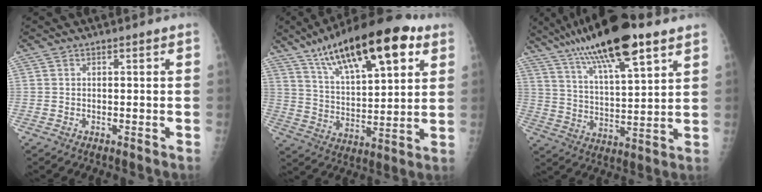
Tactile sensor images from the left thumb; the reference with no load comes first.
{"total": 23.2, "force": [12.5, 8.4, 17.6], "torque": [-0.261, -0.029, 0.210]}
{"total": 20.7, "force": [13.1, 5.0, 15.2], "torque": [-0.261, -0.030, 0.228]}